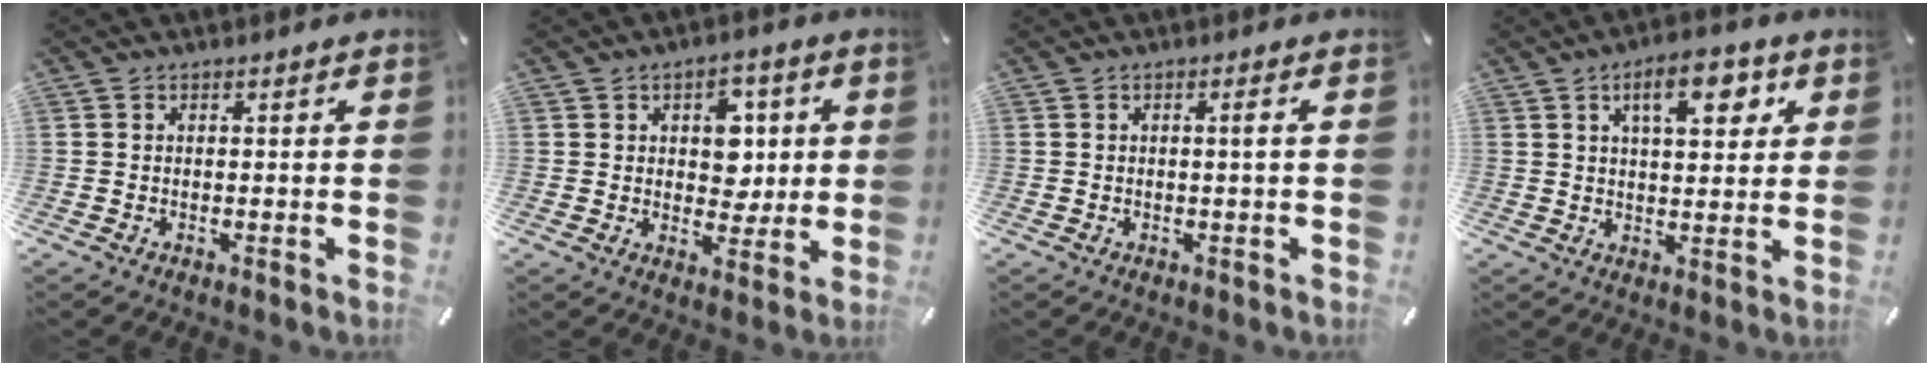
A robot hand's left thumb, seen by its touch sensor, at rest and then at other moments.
{"total": 7.7, "force": [1.6, 6.1, 4.5], "torque": [-0.046, -0.004, 0.020]}
{"total": 1.7, "force": [0.1, -0.1, 1.7], "torque": [-0.031, -0.002, 0.000]}
{"total": 10.0, "force": [4.5, 4.4, 7.8], "torque": [-0.113, -0.007, 0.070]}